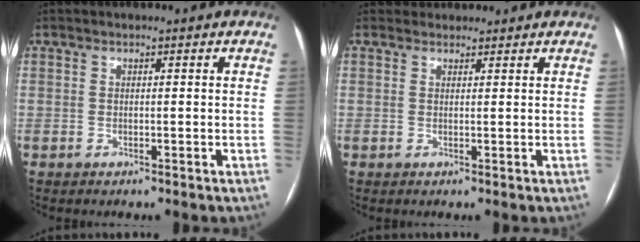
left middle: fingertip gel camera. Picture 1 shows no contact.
{"total": 2.5, "force": [2.3, 1.0, -0.2], "torque": [0.010, 0.023, 0.032]}